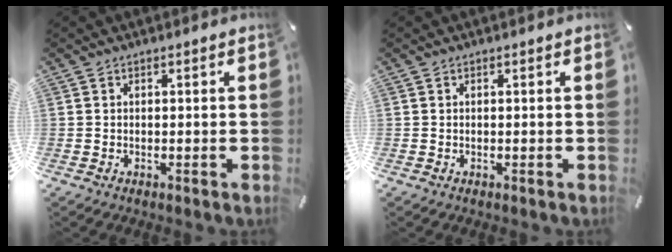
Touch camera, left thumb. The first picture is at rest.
{"total": 0.0}